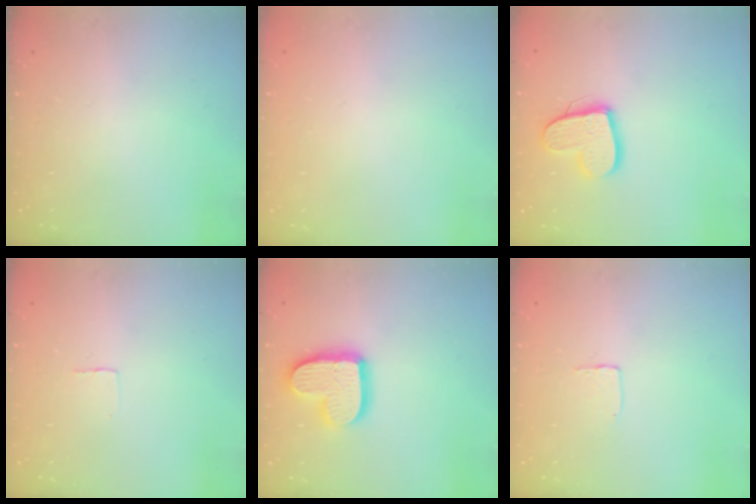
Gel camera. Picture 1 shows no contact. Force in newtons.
{"total": 0.7, "press": 0.6, "slide": 0.3}
{"total": 12.9, "press": 12.9, "slide": 1.0}
{"total": 2.4, "press": 2.4, "slide": 0.1}
{"total": 15.6, "press": 15.5, "slide": 1.3}
{"total": 3.7, "press": 3.7, "slide": 0.1}